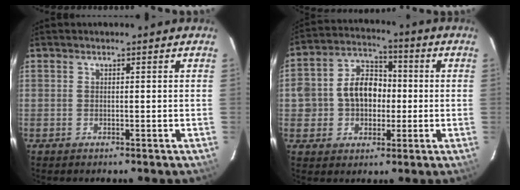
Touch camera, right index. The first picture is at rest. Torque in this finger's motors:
{"motor_torque": [0.43, -0.07, 0.25, 0.10]}